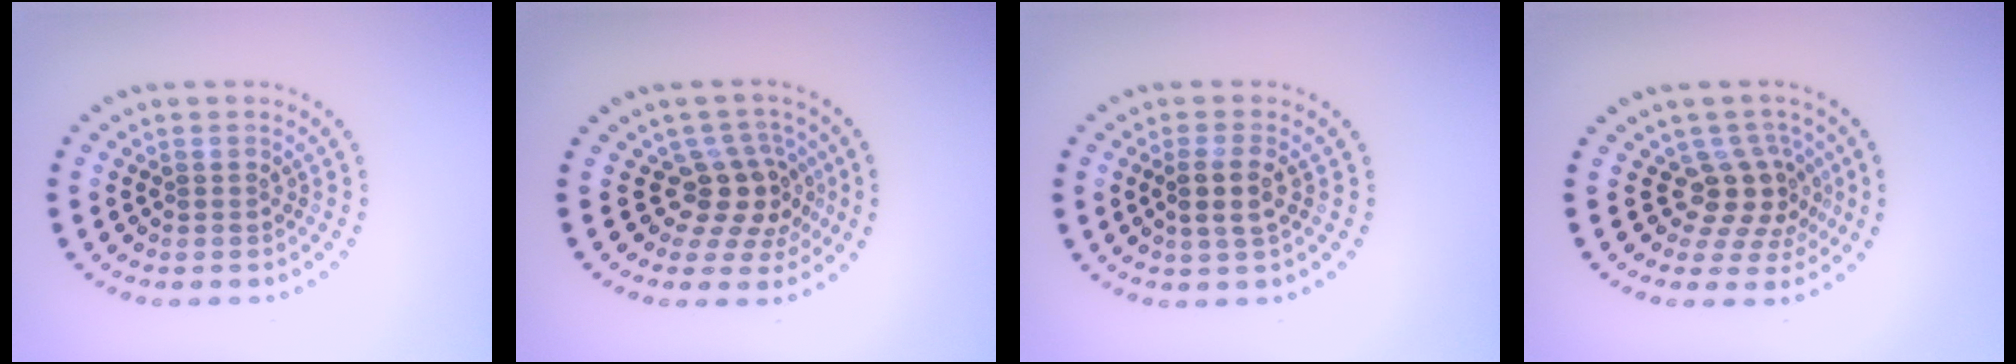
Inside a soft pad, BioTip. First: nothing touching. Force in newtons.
{"total": 3.8, "press": 3.0, "slide": 2.4}
{"total": 2.3, "press": 2.1, "slide": 1.0}
{"total": 3.6, "press": 2.7, "slide": 2.4}